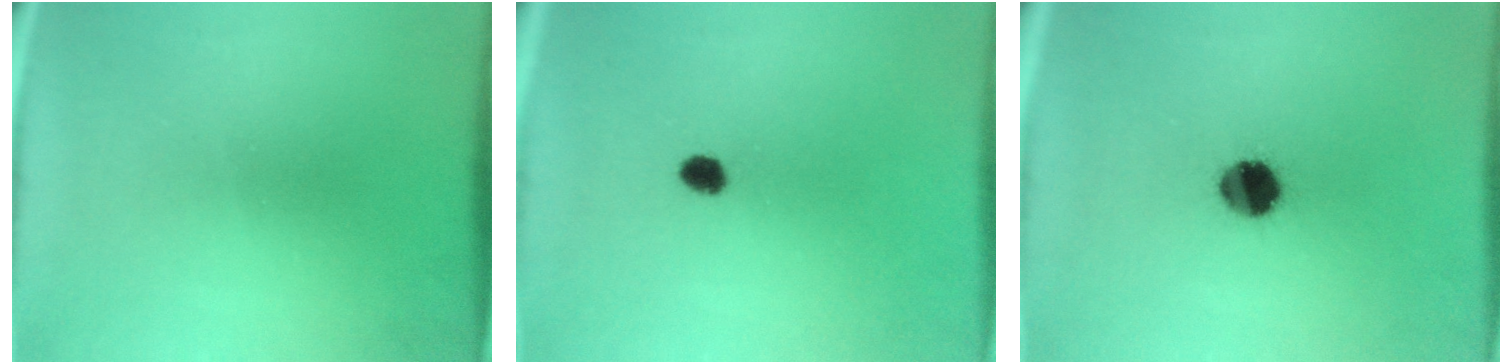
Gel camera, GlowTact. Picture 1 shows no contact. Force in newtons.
{"total": 2.3}
{"total": 8.0}